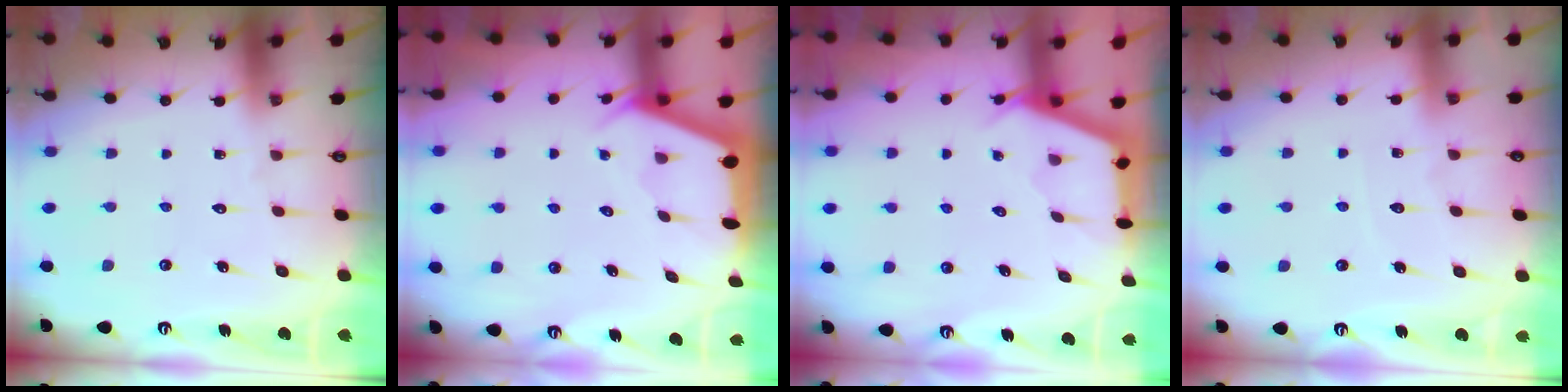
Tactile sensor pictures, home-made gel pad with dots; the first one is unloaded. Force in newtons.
{"total": 2.4, "press": 2.4, "slide": 0.3}
{"total": 2.6, "press": 2.6, "slide": 0.3}
{"total": 3.6, "press": 3.6, "slide": 0.4}